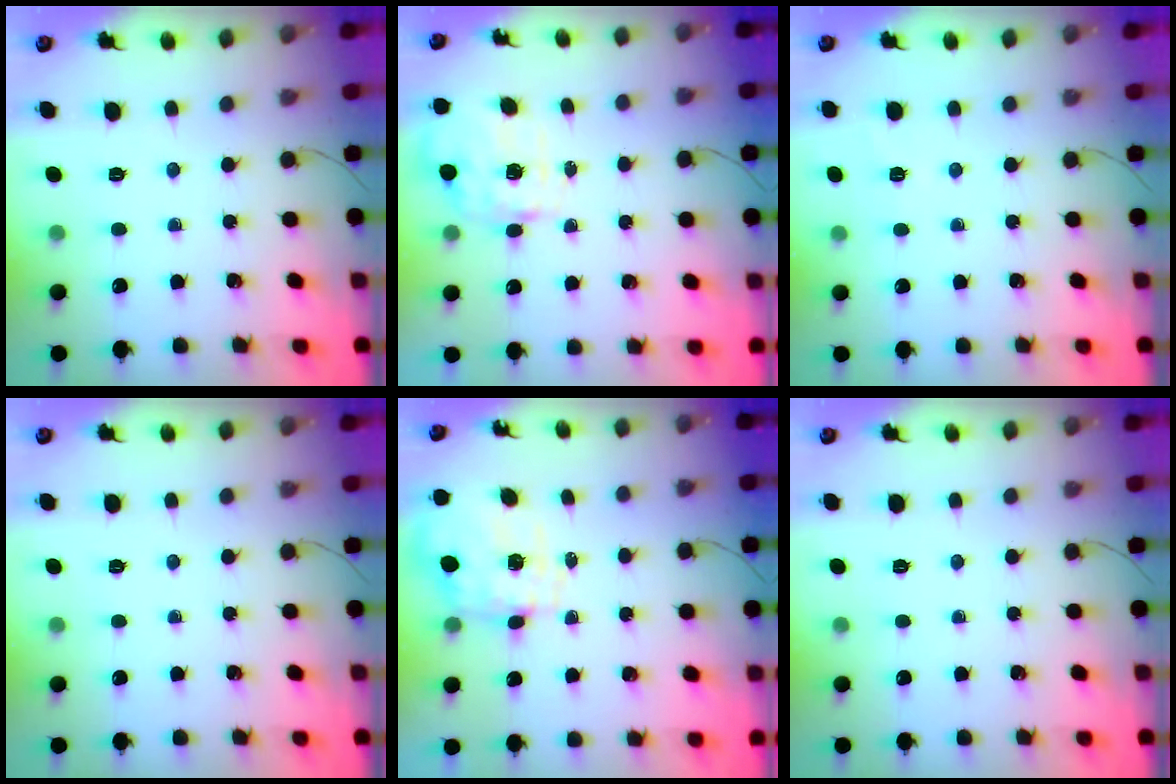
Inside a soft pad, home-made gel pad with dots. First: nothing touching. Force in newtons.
{"total": 2.8, "press": 2.7, "slide": 0.9}
{"total": 3.6, "press": 3.3, "slide": 1.3}
{"total": 0.0}
{"total": 1.5, "press": 1.5, "slide": 0.4}
{"total": 0.0}